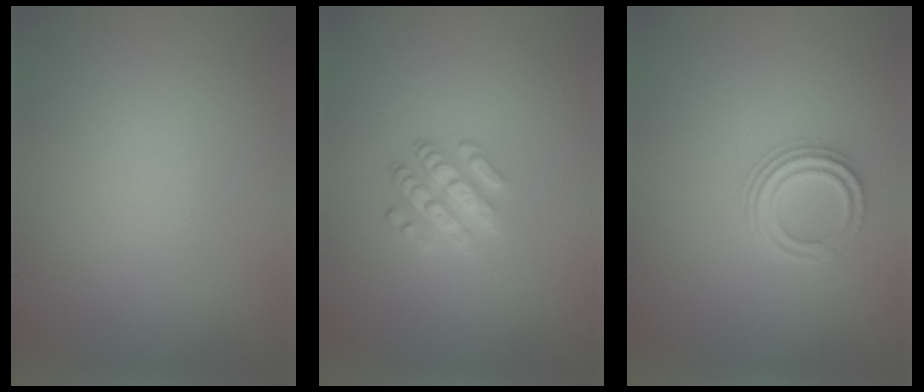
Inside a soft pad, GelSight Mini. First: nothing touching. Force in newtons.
{"total": 3.6, "press": 2.6, "slide": 2.4}
{"total": 2.5, "press": 2.2, "slide": 1.2}